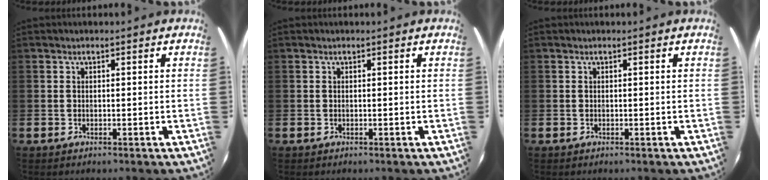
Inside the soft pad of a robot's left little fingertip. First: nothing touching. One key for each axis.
{"total": 0.0}
{"total": 0.0}